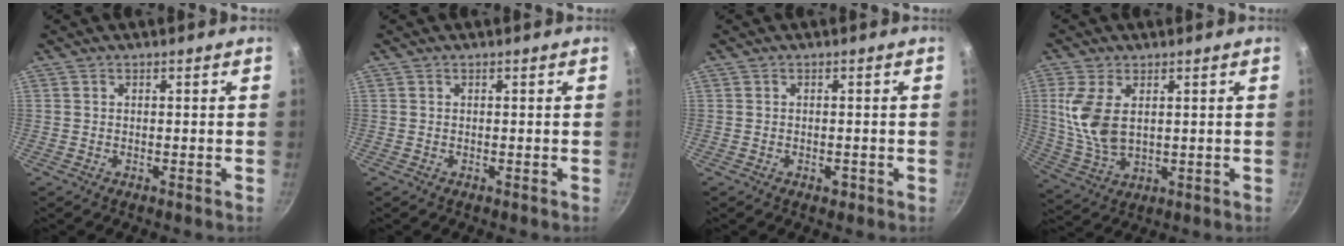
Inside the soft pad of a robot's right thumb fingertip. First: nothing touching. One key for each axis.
{"total": 0.0}
{"total": 1.3, "fx": -0.5, "fy": 0.8, "fz": 0.8, "tx": -0.013, "ty": 0.004, "tz": -0.006}
{"total": 9.8, "fx": 2.2, "fy": 5.5, "fz": 7.8, "tx": -0.162, "ty": -0.013, "tz": 0.058}